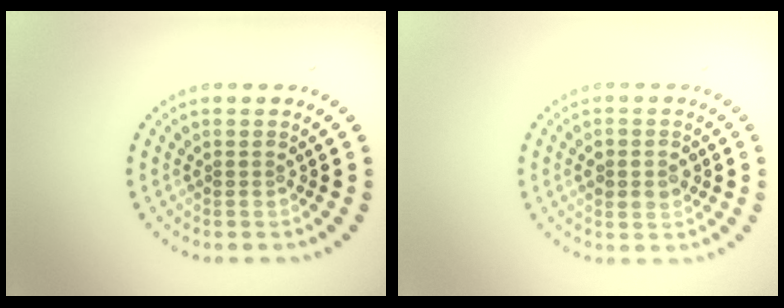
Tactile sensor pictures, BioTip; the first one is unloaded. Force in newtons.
{"total": 2.8, "press": 2.8, "slide": 0.1}